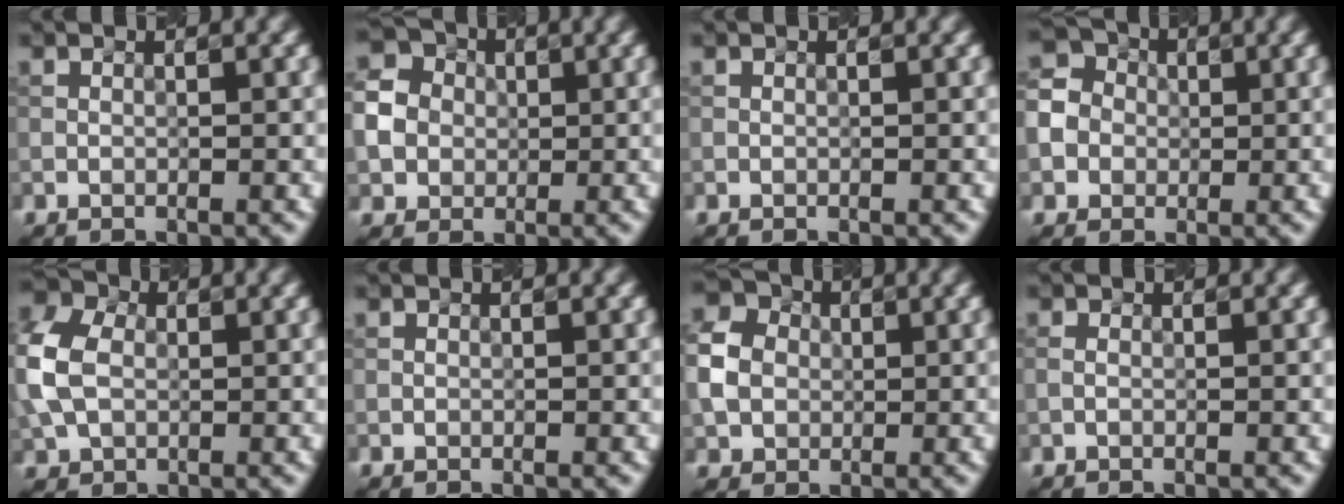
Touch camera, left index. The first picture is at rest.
{"total": 4.8, "force": [0.0, 4.4, 1.8], "torque": [-0.035, 0.010, -0.004]}
{"total": 0.0}
{"total": 5.2, "force": [-0.7, 4.8, 1.7], "torque": [-0.035, 0.015, -0.028]}
{"total": 8.8, "force": [0.4, 6.4, 6.0], "torque": [-0.173, 0.011, 0.003]}
{"total": 0.0}
{"total": 4.4, "force": [0.0, 3.9, 2.1], "torque": [-0.045, 0.010, -0.005]}
{"total": 0.0}